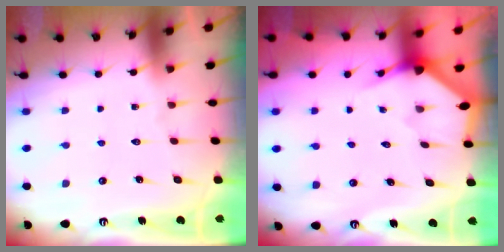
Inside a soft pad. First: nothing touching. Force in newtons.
{"total": 2.4, "press": 2.4, "slide": 0.2}